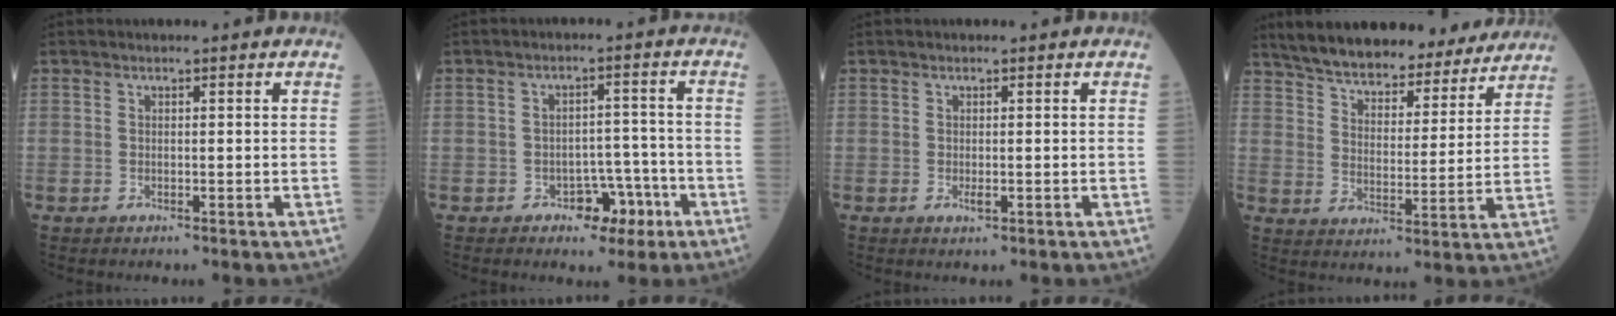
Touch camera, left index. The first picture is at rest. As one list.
[{"total": 5.2, "force": [-3.0, 3.2, 2.9], "torque": [-0.030, 0.015, -0.041]}, {"total": 0.9, "force": [-0.3, 0.4, 0.8], "torque": [-0.012, -0.002, -0.004]}, {"total": 21.0, "force": [18.8, 5.4, 7.6], "torque": [-0.116, 0.007, 0.266]}]